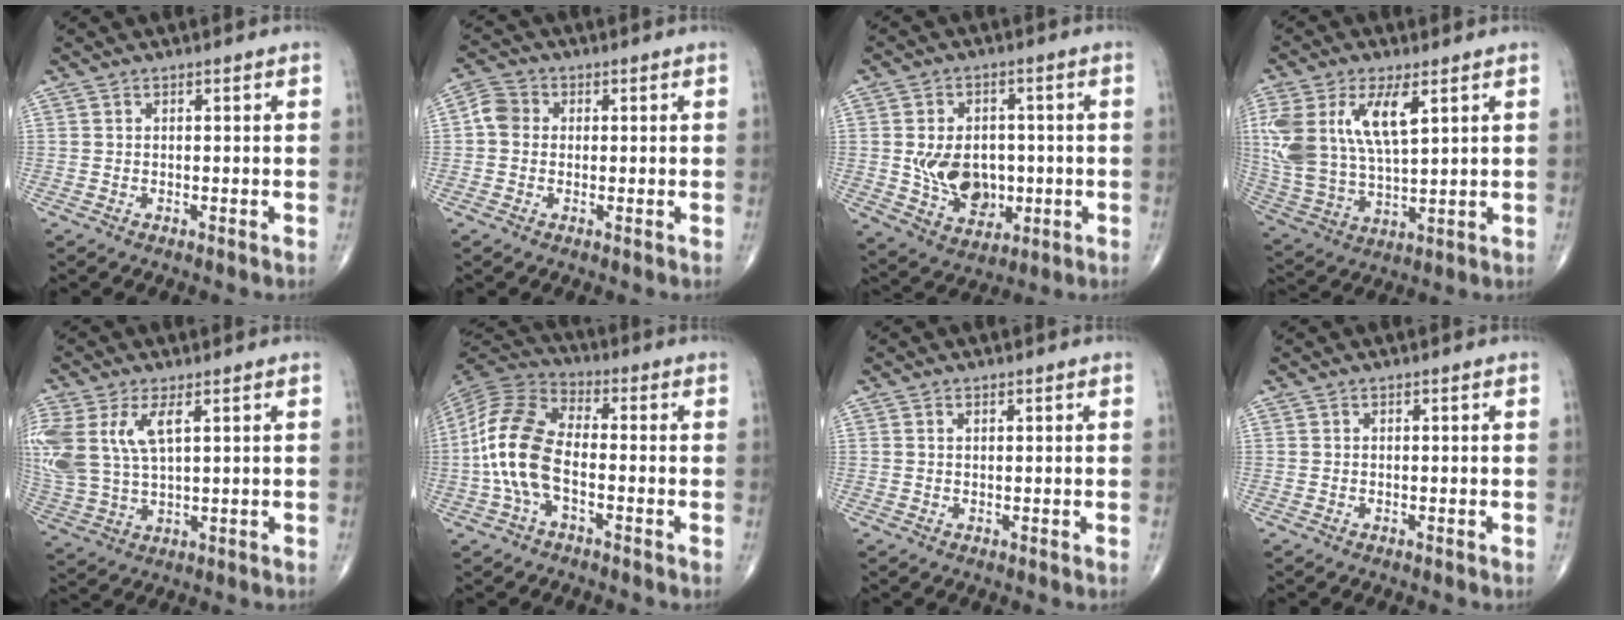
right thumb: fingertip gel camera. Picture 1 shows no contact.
{"total": 4.3, "force": [0.1, 3.7, 2.1], "torque": [-0.030, 0.011, -0.007]}
{"total": 11.6, "force": [-0.8, 8.5, 7.8], "torque": [-0.095, -0.004, 0.001]}
{"total": 16.9, "force": [5.8, 7.8, 13.8], "torque": [-0.290, -0.015, 0.120]}
{"total": 14.7, "force": [4.7, 7.4, 11.8], "torque": [-0.287, -0.005, 0.101]}
{"total": 13.4, "force": [-2.5, 6.9, 11.2], "torque": [-0.241, 0.032, -0.056]}
{"total": 0.6, "force": [0.3, 0.3, 0.4], "torque": [-0.008, 0.000, 0.006]}
{"total": 0.0}